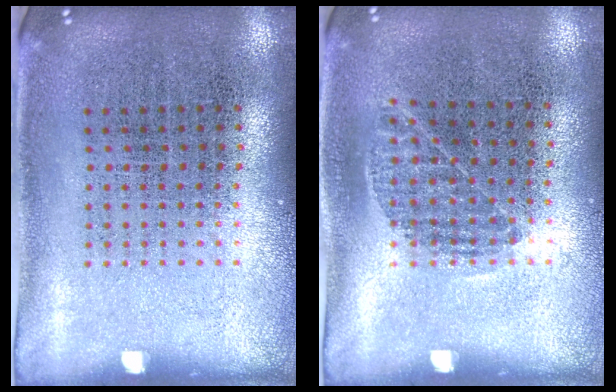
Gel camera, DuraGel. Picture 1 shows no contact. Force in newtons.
{"total": 0.8, "press": 0.6, "slide": 0.5}